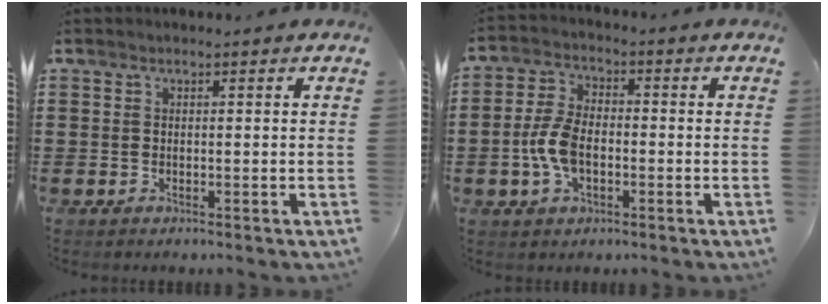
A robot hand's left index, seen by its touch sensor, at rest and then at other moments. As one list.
[{"total": 6.8, "force": [-1.5, 3.8, 5.4], "torque": [-0.136, -0.002, -0.036]}]